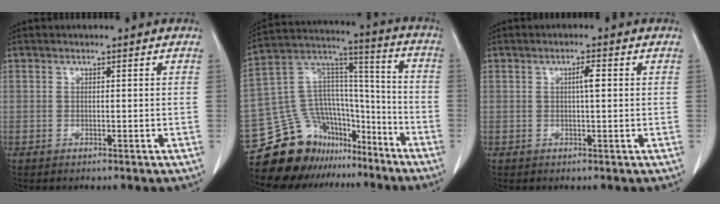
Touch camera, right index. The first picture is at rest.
{"total": 16.9, "force": [-13.5, 9.2, 4.4], "torque": [-0.070, 0.084, -0.230]}
{"total": 2.1, "force": [0.4, 0.2, 2.1], "torque": [-0.034, 0.003, 0.005]}